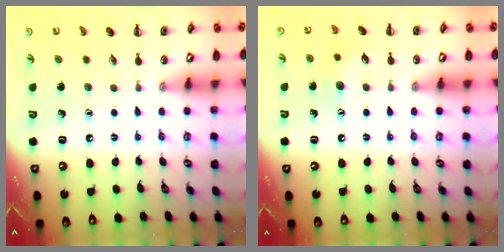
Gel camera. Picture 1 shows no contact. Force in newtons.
{"total": 6.8, "press": 6.7, "slide": 1.1}